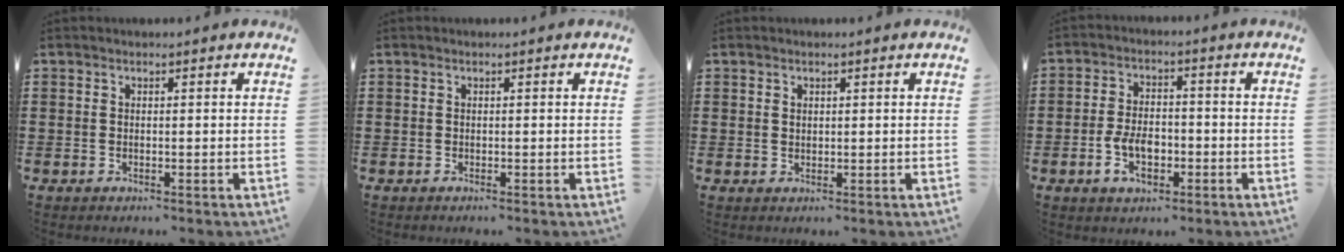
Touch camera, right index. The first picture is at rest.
{"total": 0.0}
{"total": 0.8, "force": [0.4, 0.6, 0.3], "torque": [-0.007, 0.003, 0.009]}
{"total": 5.9, "force": [-1.9, 3.6, 4.3], "torque": [-0.089, -0.001, -0.039]}